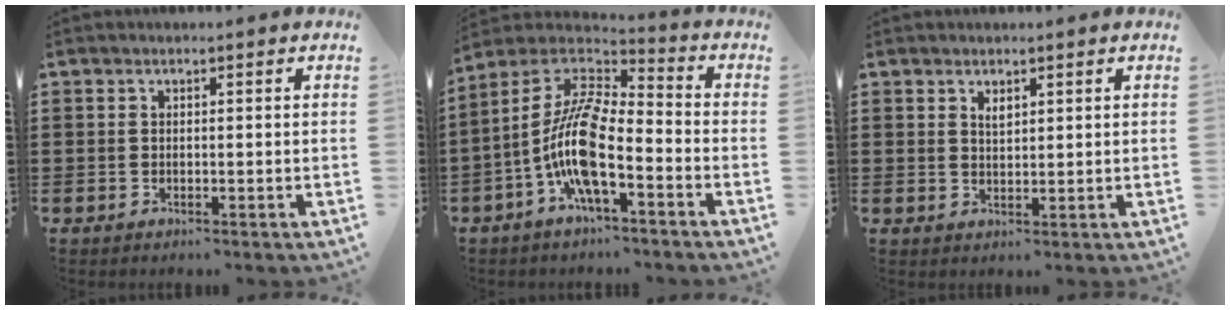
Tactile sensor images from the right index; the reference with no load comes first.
{"total": 11.5, "force": [-4.3, 3.0, 10.2], "torque": [-0.245, -0.031, -0.100]}
{"total": 1.5, "force": [1.1, 0.6, 0.8], "torque": [-0.019, 0.004, 0.019]}